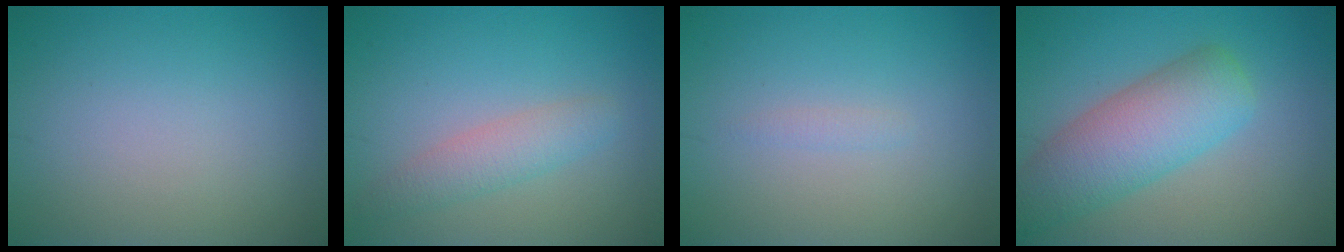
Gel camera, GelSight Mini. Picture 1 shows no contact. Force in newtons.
{"total": 2.6, "press": 2.6, "slide": 0.2}
{"total": 0.6, "press": 0.6, "slide": 0.1}
{"total": 6.7, "press": 6.7, "slide": 0.4}